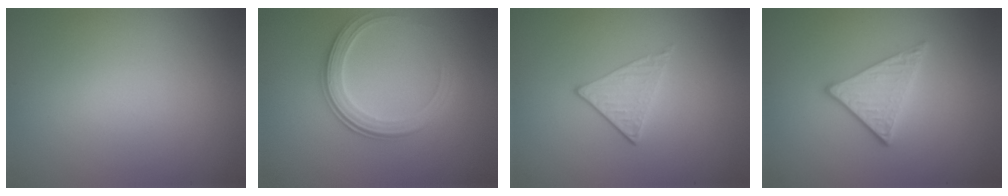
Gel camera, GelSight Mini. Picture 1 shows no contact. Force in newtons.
{"total": 3.3, "press": 2.8, "slide": 1.8}
{"total": 1.7, "press": 1.4, "slide": 1.0}
{"total": 2.8, "press": 2.6, "slide": 1.1}